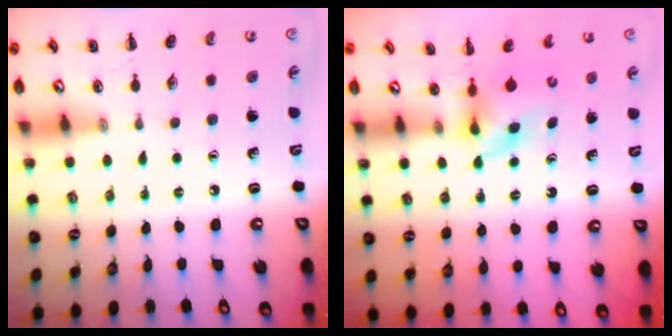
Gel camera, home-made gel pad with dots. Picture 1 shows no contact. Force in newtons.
{"total": 4.1, "press": 4.0, "slide": 1.0}